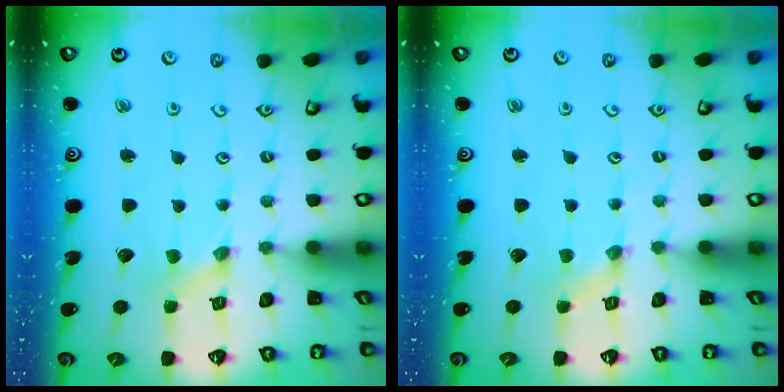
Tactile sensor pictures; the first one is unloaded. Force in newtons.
{"total": 0.6, "press": 0.6, "slide": 0.2}